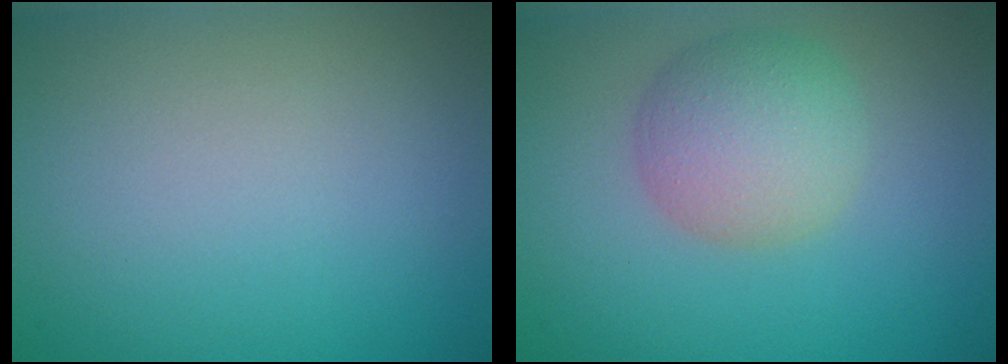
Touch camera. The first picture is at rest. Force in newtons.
{"total": 4.7, "press": 4.7, "slide": 0.2}